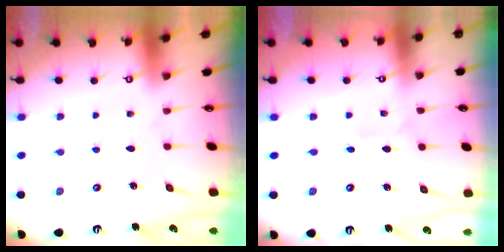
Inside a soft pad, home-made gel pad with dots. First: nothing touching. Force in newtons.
{"total": 3.2, "press": 3.1, "slide": 0.5}